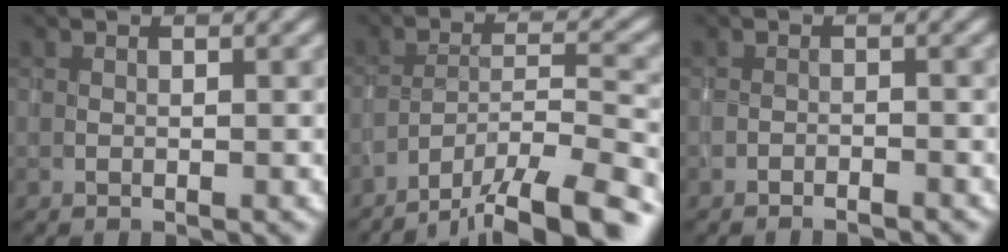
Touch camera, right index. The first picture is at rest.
{"total": 11.1, "force": [-9.0, 2.4, 6.0], "torque": [-0.087, -0.006, -0.136]}
{"total": 1.2, "force": [-1.2, 0.1, 0.1], "torque": [-0.002, -0.001, -0.021]}